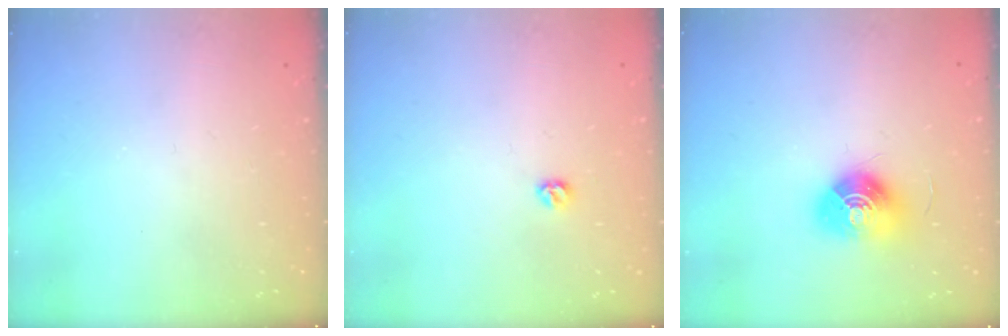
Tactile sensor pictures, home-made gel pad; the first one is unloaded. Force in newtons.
{"total": 5.1, "press": 5.0, "slide": 0.7}
{"total": 11.1, "press": 11.1, "slide": 0.2}